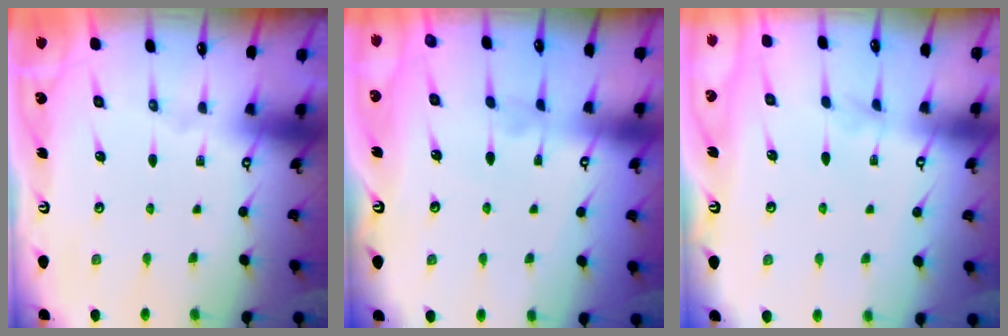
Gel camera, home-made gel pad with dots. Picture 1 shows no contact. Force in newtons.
{"total": 2.7, "press": 2.6, "slide": 0.2}
{"total": 3.5, "press": 3.5, "slide": 0.2}